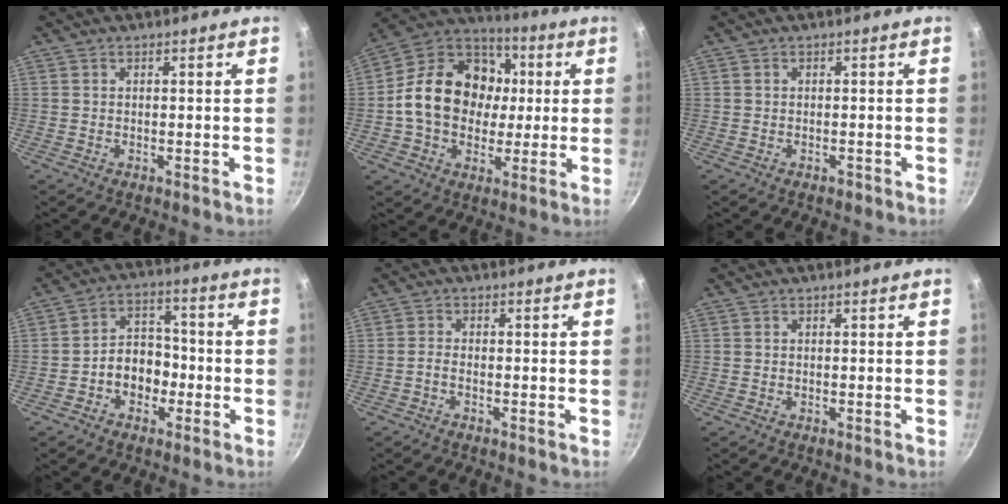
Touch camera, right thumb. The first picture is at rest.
{"total": 20.7, "force": [0.7, 16.4, 12.7], "torque": [-0.189, 0.032, 0.002]}
{"total": 1.0, "force": [-0.5, 0.7, 0.5], "torque": [-0.006, 0.006, -0.005]}
{"total": 7.8, "force": [-2.6, 6.0, 4.4], "torque": [-0.026, 0.037, -0.047]}
{"total": 1.4, "force": [-0.9, 0.4, 0.9], "torque": [-0.025, 0.010, -0.025]}
{"total": 0.0}